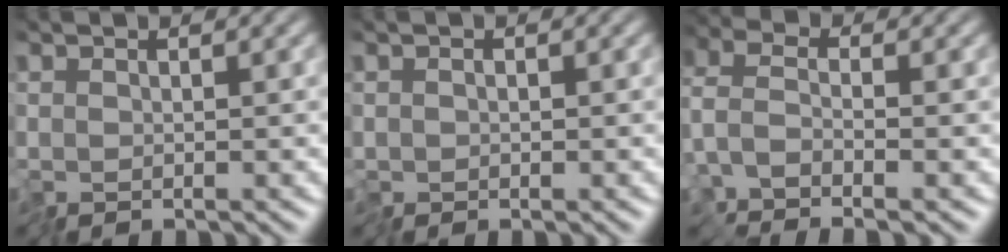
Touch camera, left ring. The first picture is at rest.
{"total": 0.7, "force": [-0.3, 0.5, 0.3], "torque": [-0.006, -0.001, -0.009]}
{"total": 2.1, "force": [-1.5, 0.6, 1.3], "torque": [-0.040, 0.007, -0.043]}